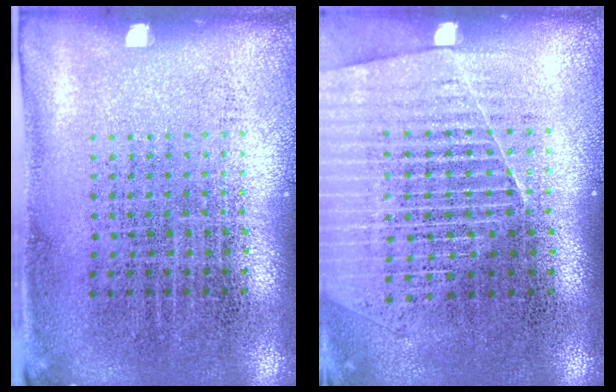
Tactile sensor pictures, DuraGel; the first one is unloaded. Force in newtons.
{"total": 1.5, "press": 1.4, "slide": 0.5}